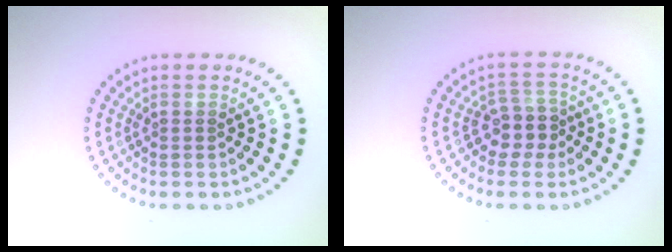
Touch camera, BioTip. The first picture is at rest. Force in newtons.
{"total": 2.7, "press": 2.1, "slide": 1.6}